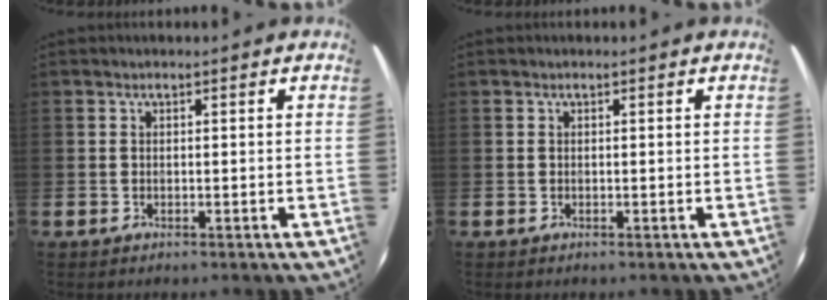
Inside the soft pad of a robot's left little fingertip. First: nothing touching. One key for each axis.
{"total": 0.0}